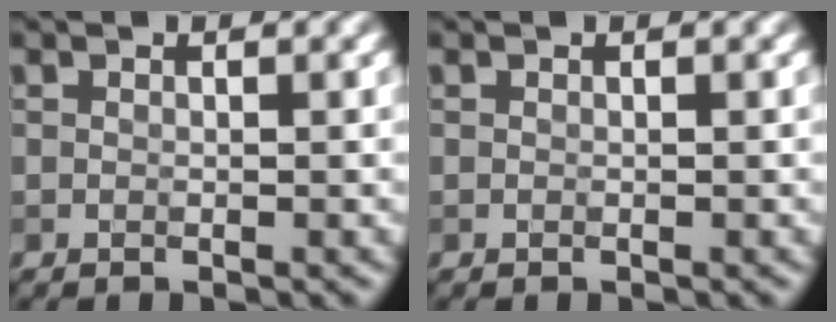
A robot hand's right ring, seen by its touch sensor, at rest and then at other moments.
{"total": 0.0}